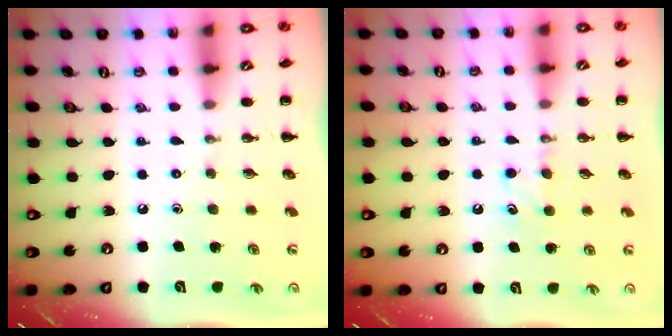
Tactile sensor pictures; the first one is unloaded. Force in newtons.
{"total": 5.7, "press": 5.5, "slide": 1.5}